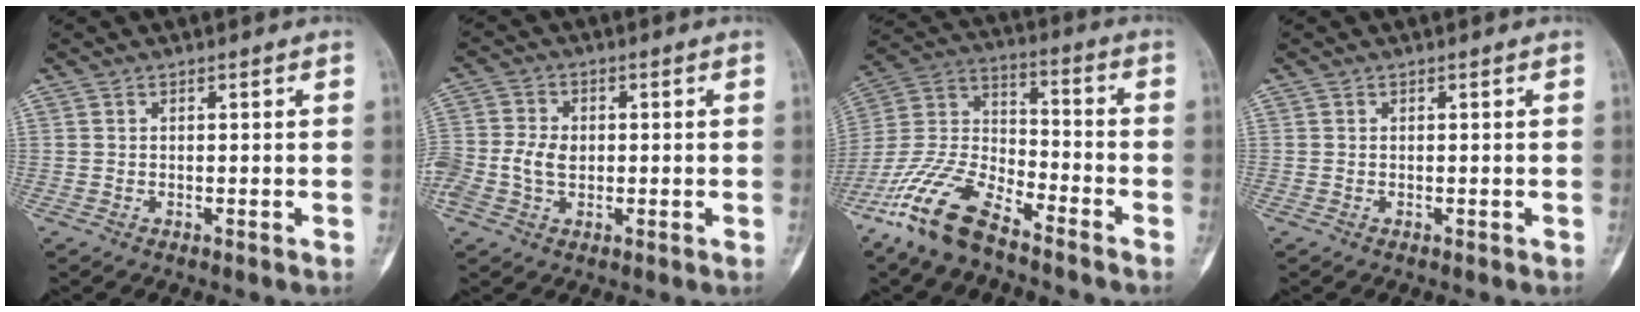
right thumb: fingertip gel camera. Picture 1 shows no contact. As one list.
[{"total": 7.8, "force": [-0.7, 5.7, 5.2], "torque": [-0.117, 0.013, -0.012]}, {"total": 15.8, "force": [-11.2, 5.9, 9.5], "torque": [-0.197, 0.055, -0.223]}, {"total": 0.0}]